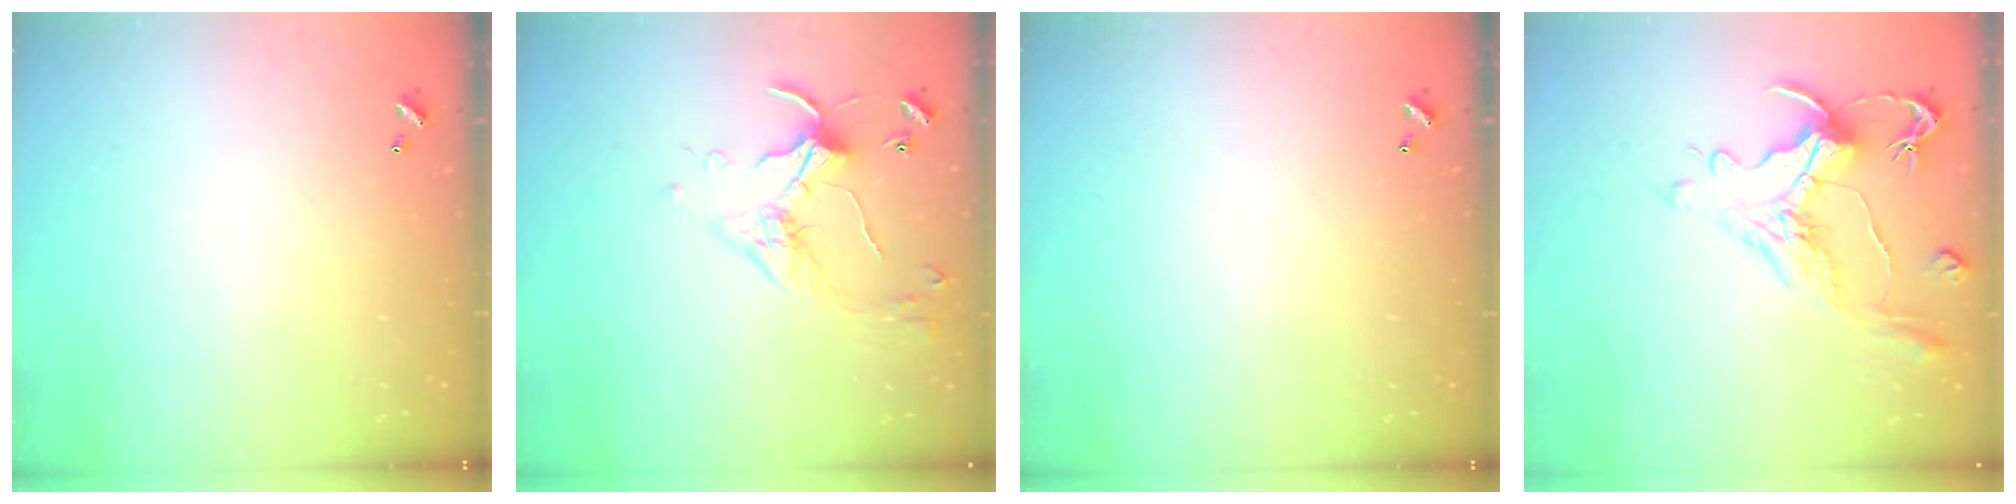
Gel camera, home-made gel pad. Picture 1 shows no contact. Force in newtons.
{"total": 3.9, "press": 3.9, "slide": 0.1}
{"total": 0.0}
{"total": 1.5, "press": 0.4, "slide": 1.5}